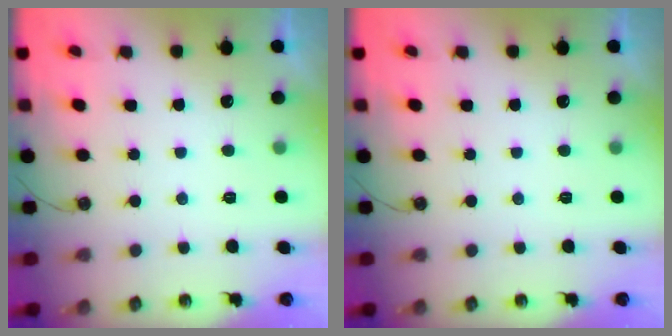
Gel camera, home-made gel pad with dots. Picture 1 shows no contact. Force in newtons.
{"total": 0.0}